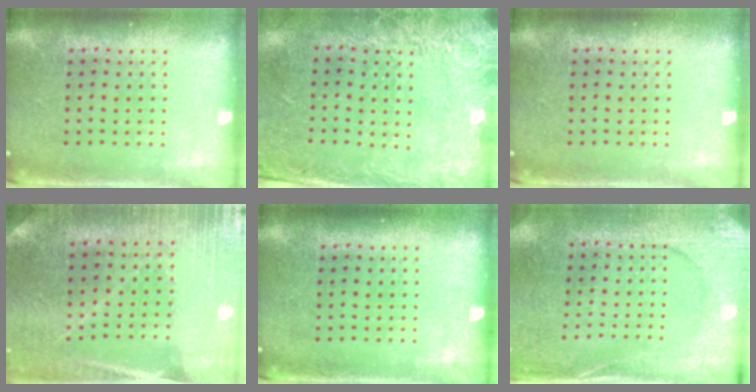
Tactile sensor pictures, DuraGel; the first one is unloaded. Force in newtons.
{"total": 2.6, "press": 2.0, "slide": 1.7}
{"total": 0.0}
{"total": 0.9, "press": 0.9, "slide": 0.1}
{"total": 0.0}
{"total": 2.6, "press": 2.6, "slide": 0.4}